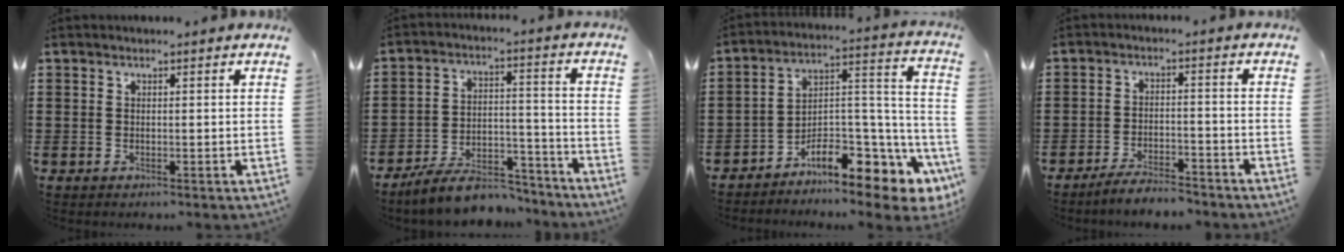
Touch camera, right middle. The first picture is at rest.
{"total": 9.0, "force": [-8.1, 2.2, 3.3], "torque": [-0.050, 0.028, -0.150]}
{"total": 8.2, "force": [-6.1, 3.2, 4.4], "torque": [-0.066, -0.001, -0.111]}
{"total": 4.2, "force": [-4.0, 0.3, 1.2], "torque": [-0.022, 0.004, -0.080]}